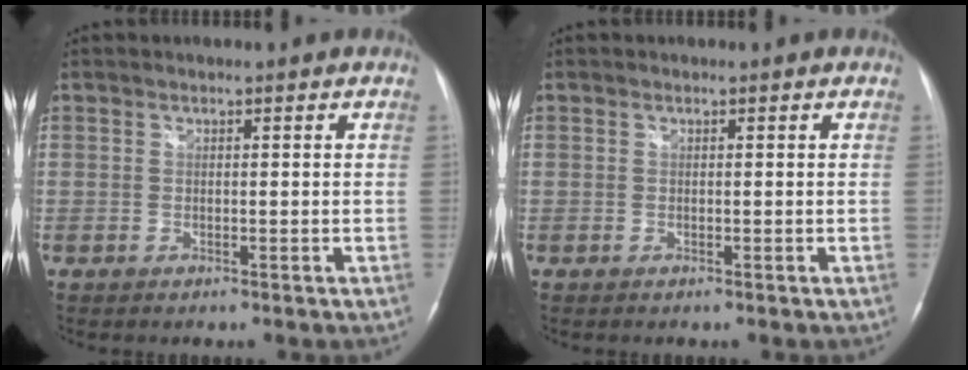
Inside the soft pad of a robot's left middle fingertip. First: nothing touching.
{"total": 0.0}